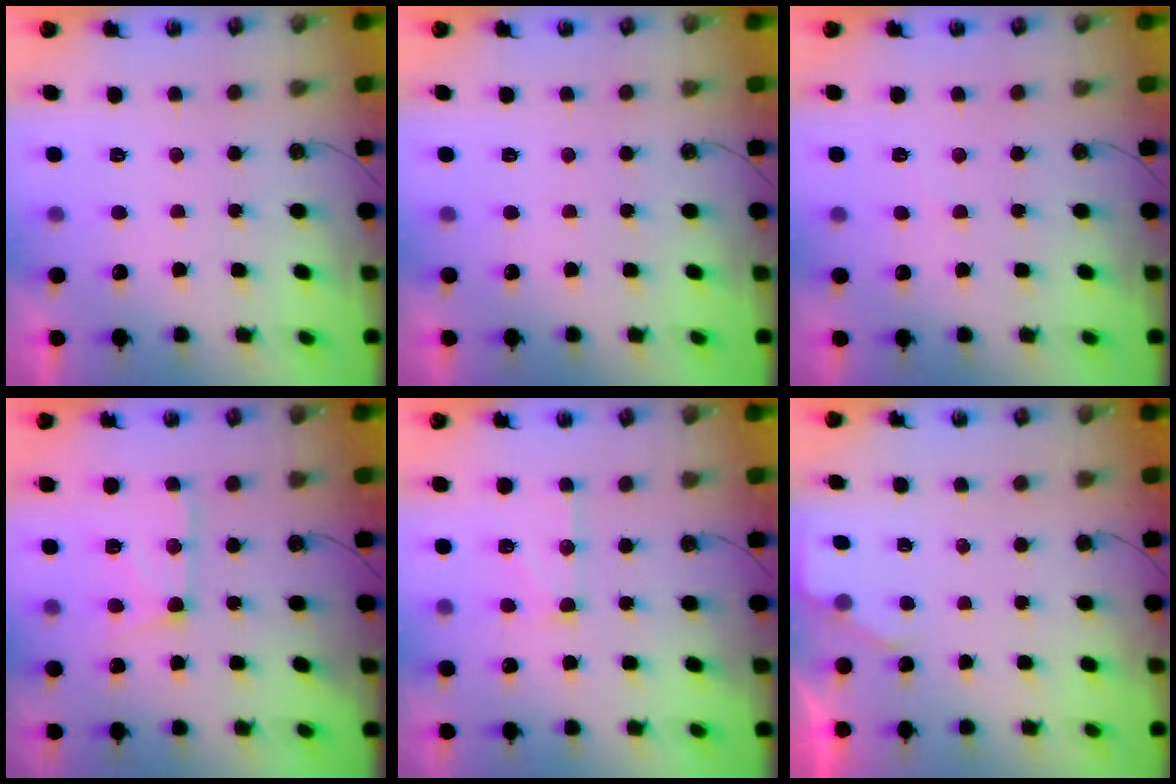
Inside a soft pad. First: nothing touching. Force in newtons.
{"total": 0.0}
{"total": 3.9, "press": 3.9, "slide": 0.6}
{"total": 14.0, "press": 14.0, "slide": 1.4}
{"total": 12.0, "press": 11.9, "slide": 1.1}
{"total": 1.9, "press": 1.9, "slide": 0.3}